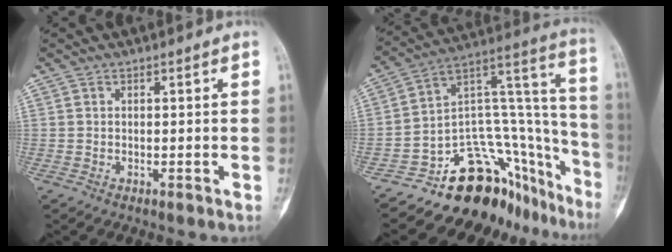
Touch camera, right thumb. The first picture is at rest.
{"total": 21.5, "force": [-15.3, 11.0, 10.3], "torque": [-0.067, 0.172, -0.230]}